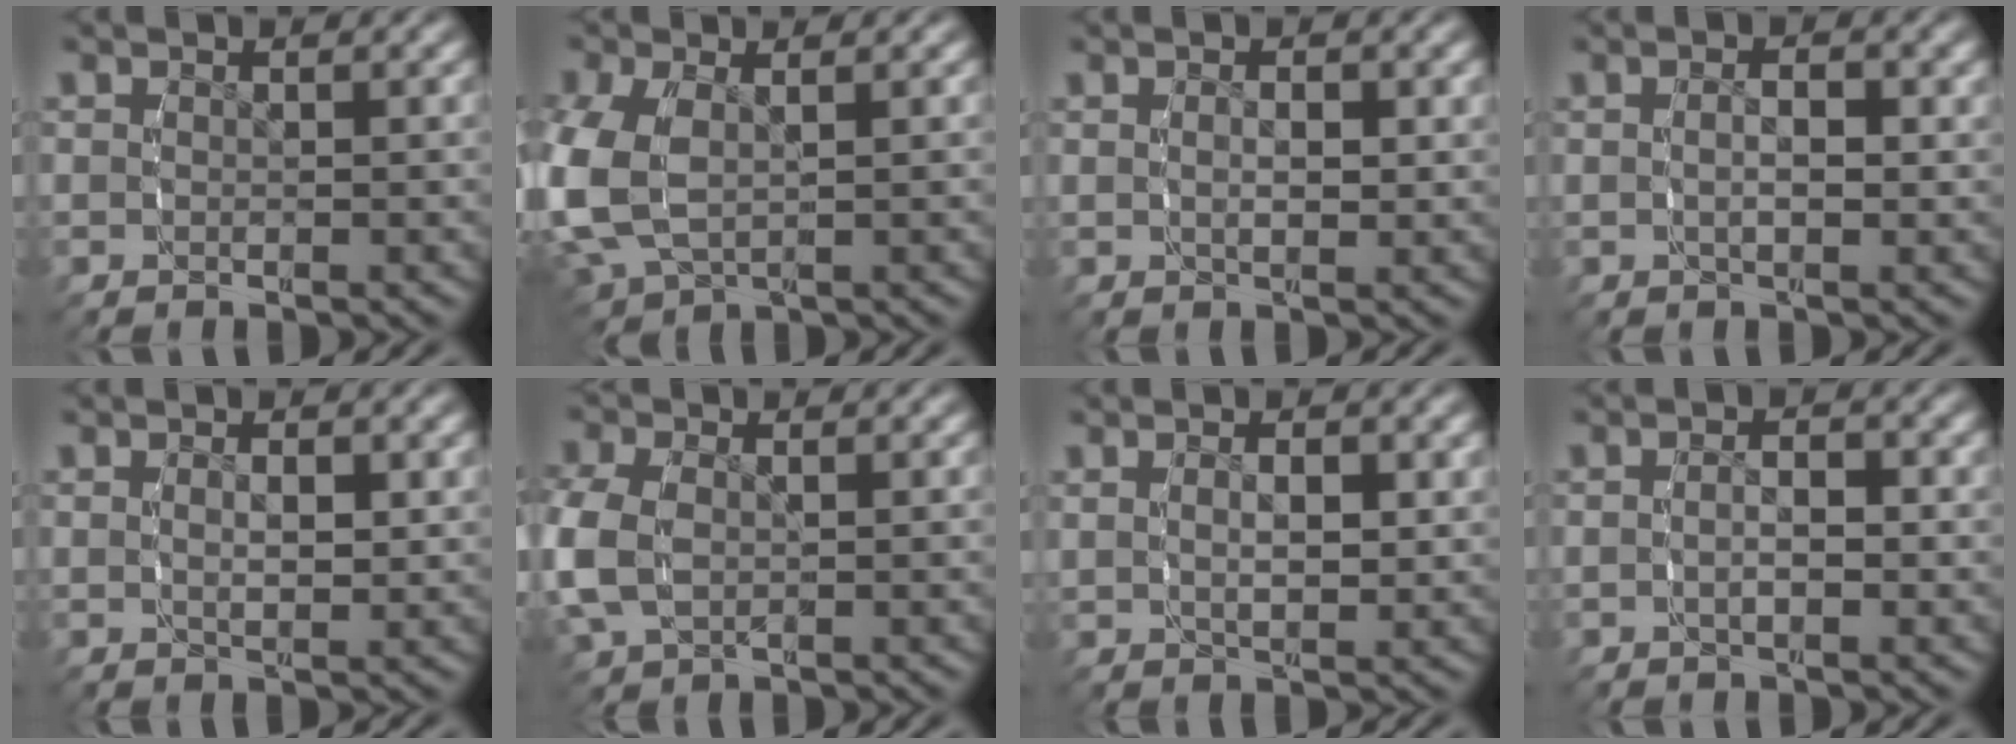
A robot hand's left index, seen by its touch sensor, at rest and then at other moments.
{"total": 5.8, "force": [0.0, 4.4, 3.7], "torque": [-0.130, -0.019, 0.017]}
{"total": 1.5, "force": [0.4, 0.5, 1.3], "torque": [-0.024, -0.004, 0.008]}
{"total": 2.0, "force": [0.0, 0.7, 1.9], "torque": [-0.033, -0.001, -0.001]}
{"total": 1.7, "force": [0.8, 0.4, 1.4], "torque": [-0.026, -0.007, 0.017]}
{"total": 3.5, "force": [0.0, 2.7, 2.3], "torque": [-0.088, -0.012, 0.014]}
{"total": 2.4, "force": [1.0, 0.8, 2.0], "torque": [-0.034, -0.005, 0.024]}
{"total": 1.8, "force": [-0.5, 0.6, 1.7], "torque": [-0.032, 0.000, -0.008]}